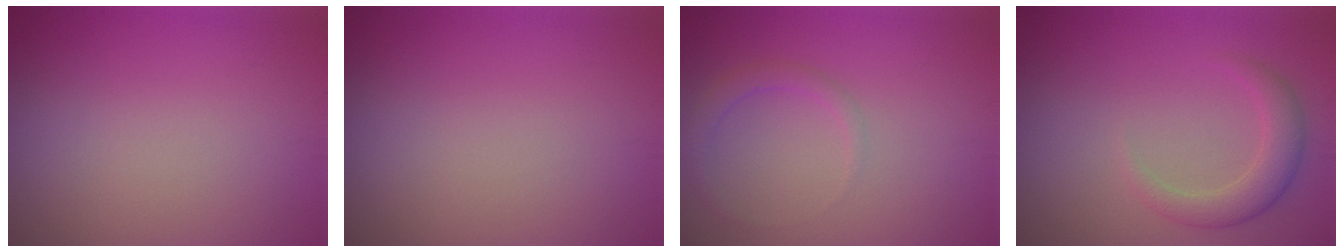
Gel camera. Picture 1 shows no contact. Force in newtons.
{"total": 0.0}
{"total": 1.5, "press": 1.5, "slide": 0.2}
{"total": 2.8, "press": 2.8, "slide": 0.2}